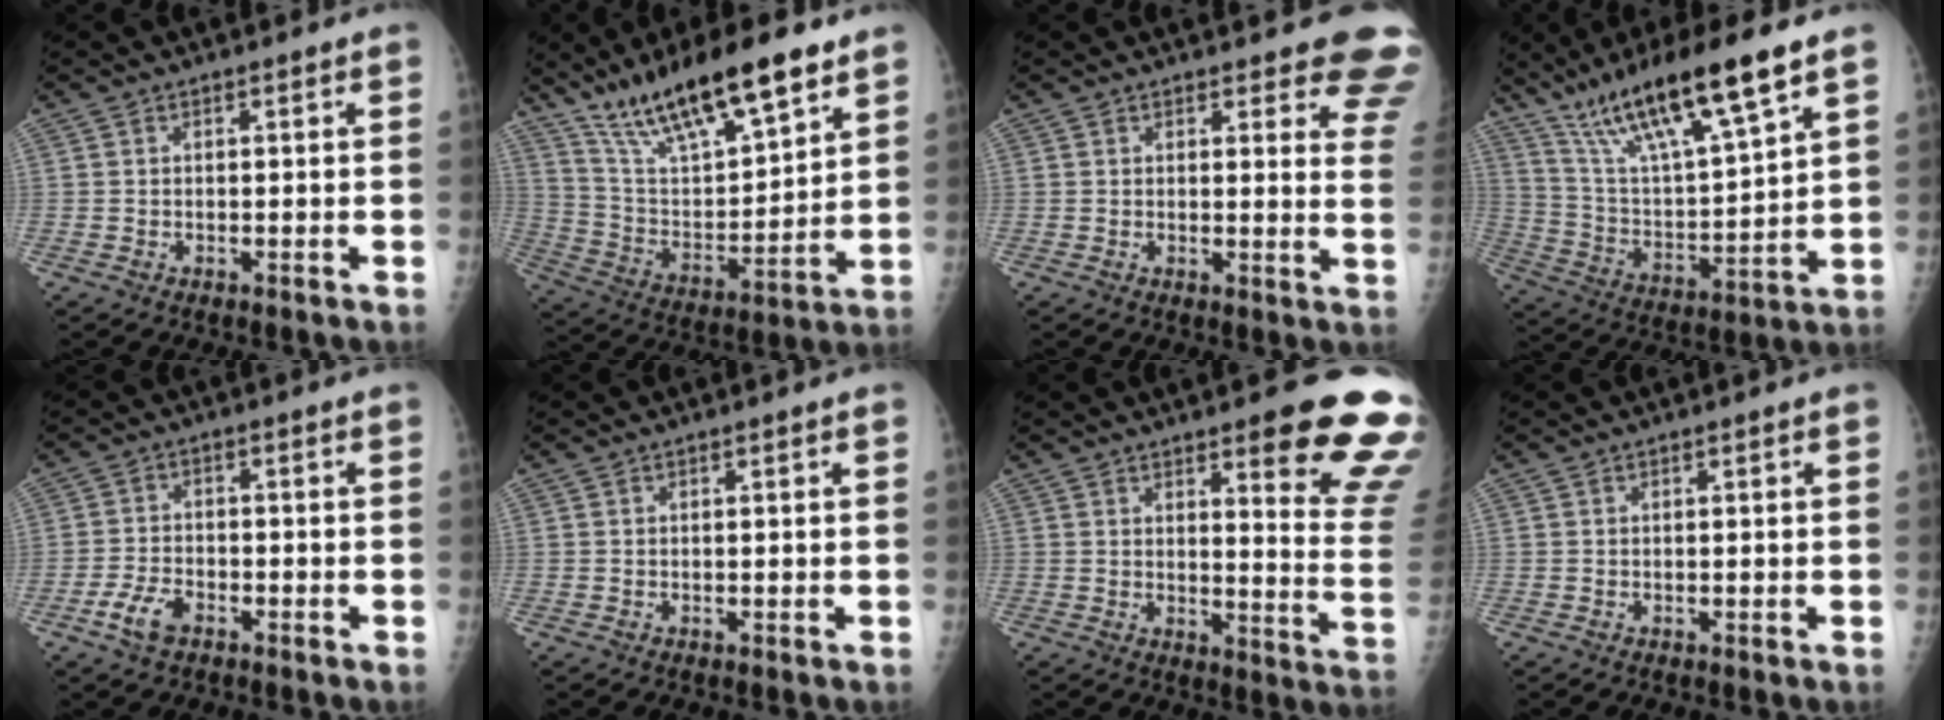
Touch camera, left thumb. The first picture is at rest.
{"total": 21.2, "force": [14.7, 6.0, 14.1], "torque": [-0.217, -0.053, 0.264]}
{"total": 10.6, "force": [9.1, 3.2, 4.4], "torque": [0.000, -0.049, 0.073]}
{"total": 20.4, "force": [13.3, 3.4, 15.1], "torque": [-0.259, -0.044, 0.249]}
{"total": 5.0, "force": [-2.9, 2.7, 3.0], "torque": [-0.060, 0.013, -0.054]}
{"total": 0.0}
{"total": 17.1, "force": [10.4, 3.3, 13.1], "torque": [-0.128, -0.069, 0.124]}
{"total": 0.0}